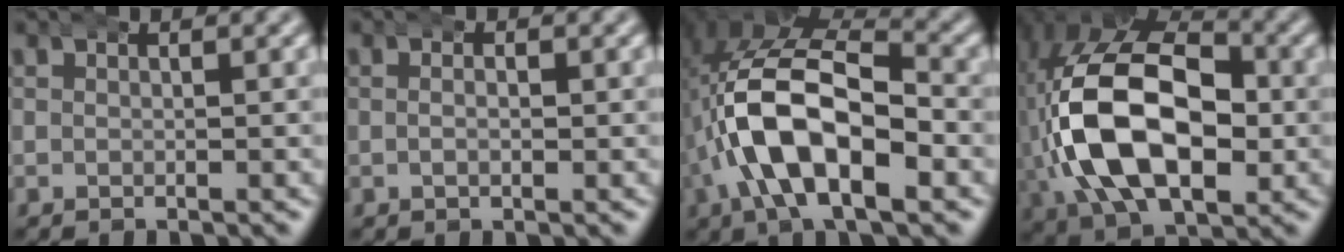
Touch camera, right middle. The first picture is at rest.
{"total": 1.2, "force": [-0.3, 0.5, 1.1], "torque": [-0.008, 0.003, -0.009]}
{"total": 12.5, "force": [0.2, 7.2, 10.2], "torque": [-0.194, -0.002, -0.003]}
{"total": 16.3, "force": [0.3, 10.4, 12.5], "torque": [-0.255, -0.018, 0.010]}